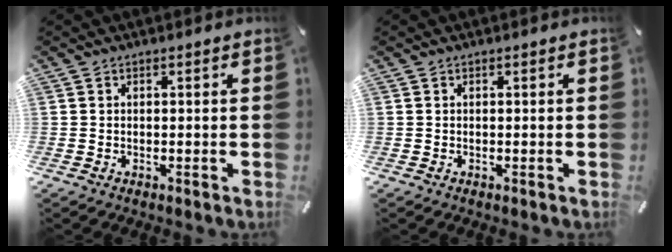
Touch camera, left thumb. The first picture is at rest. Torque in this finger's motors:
{"motor_torque": [-0.02, -0.01, 0.00, 0.00, 0.00]}